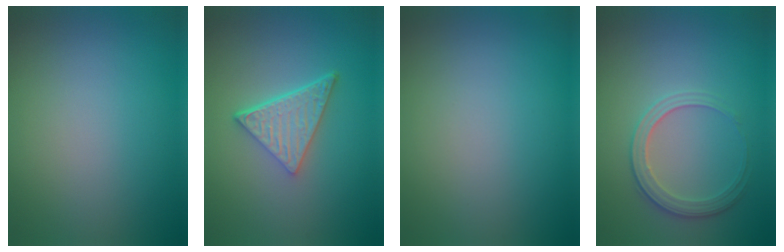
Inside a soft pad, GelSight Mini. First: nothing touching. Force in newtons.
{"total": 4.7, "press": 3.4, "slide": 3.3}
{"total": 0.0}
{"total": 2.8, "press": 2.7, "slide": 0.8}